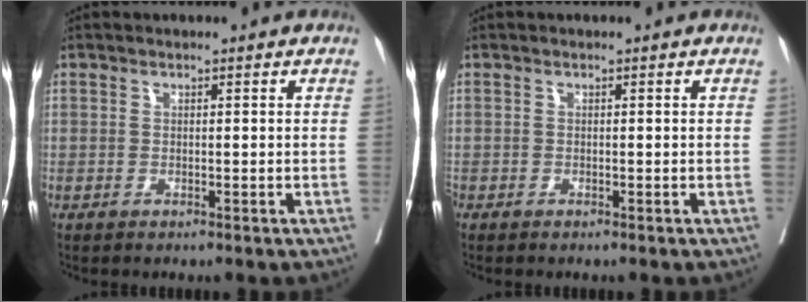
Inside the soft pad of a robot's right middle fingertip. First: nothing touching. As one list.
[{"total": 0.0}]